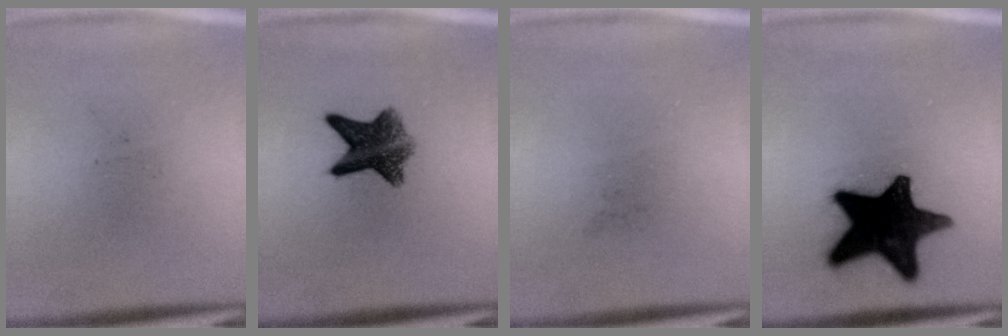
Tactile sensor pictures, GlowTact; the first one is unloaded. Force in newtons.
{"total": 7.7}
{"total": 0.0}
{"total": 19.6}